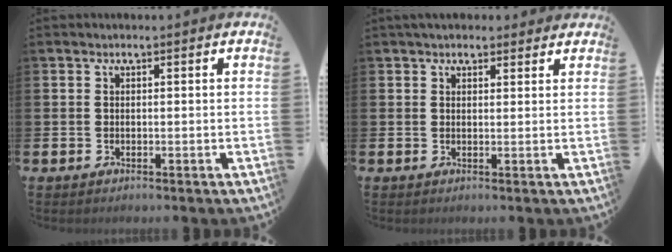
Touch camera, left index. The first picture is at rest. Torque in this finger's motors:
{"motor_torque": [0.99, -1.14, 0.08, 0.11]}